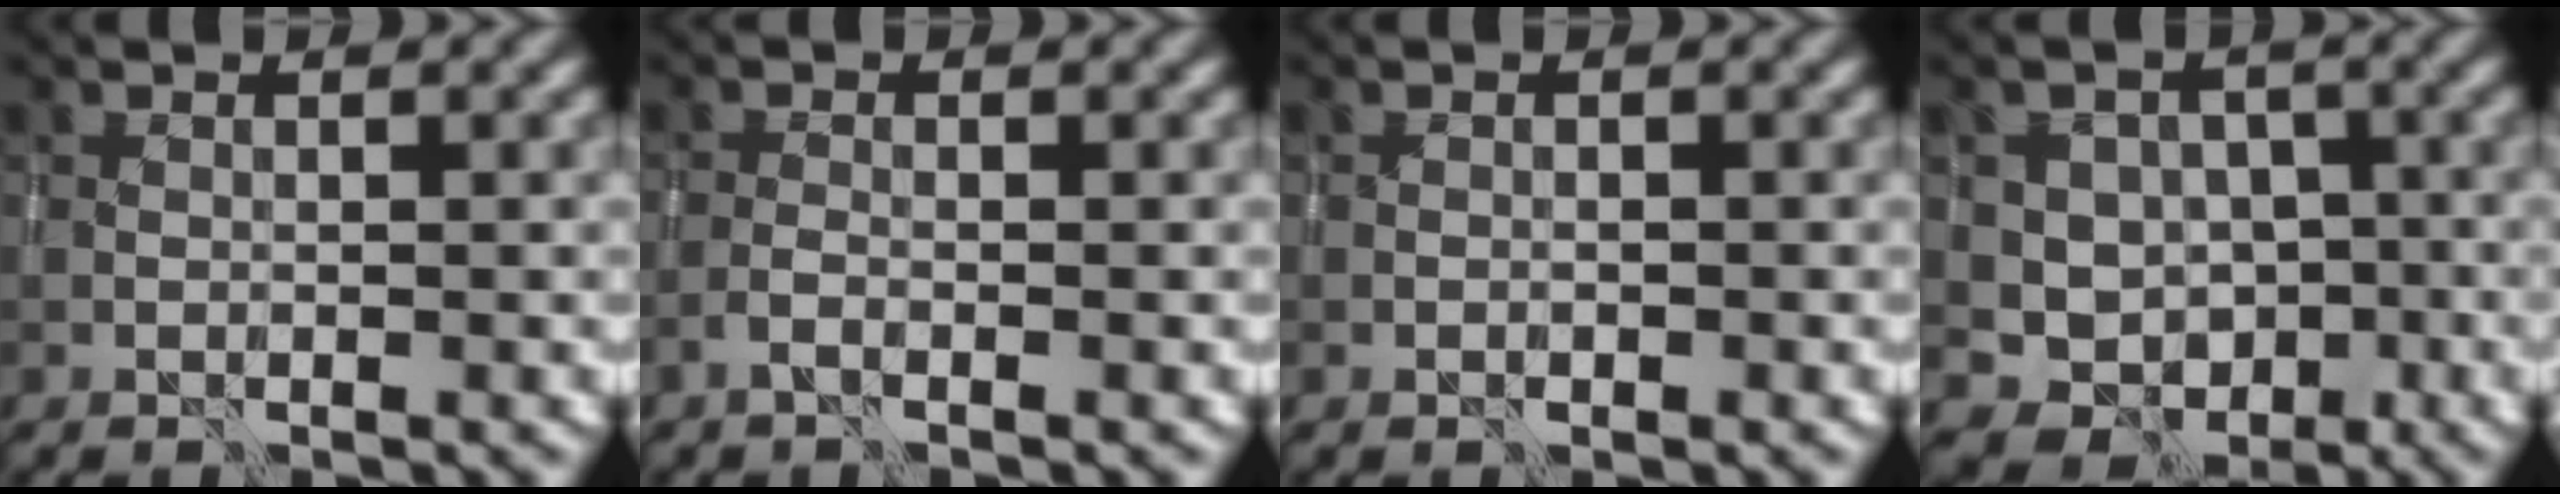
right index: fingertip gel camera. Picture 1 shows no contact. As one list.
[{"total": 0.6, "force": [-0.6, 0.1, 0.2], "torque": [-0.002, 0.006, -0.017]}, {"total": 0.6, "force": [-0.3, 0.4, 0.2], "torque": [-0.003, 0.002, -0.004]}, {"total": 5.2, "force": [-1.1, 4.6, 2.0], "torque": [-0.006, 0.003, -0.028]}]